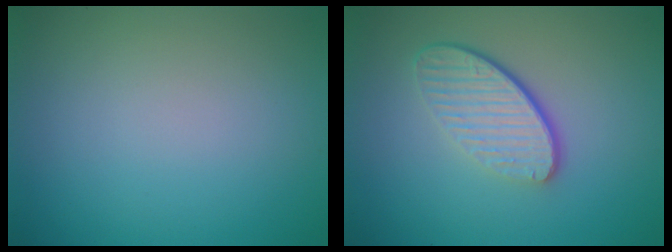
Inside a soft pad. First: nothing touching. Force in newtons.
{"total": 4.4, "press": 3.0, "slide": 3.2}